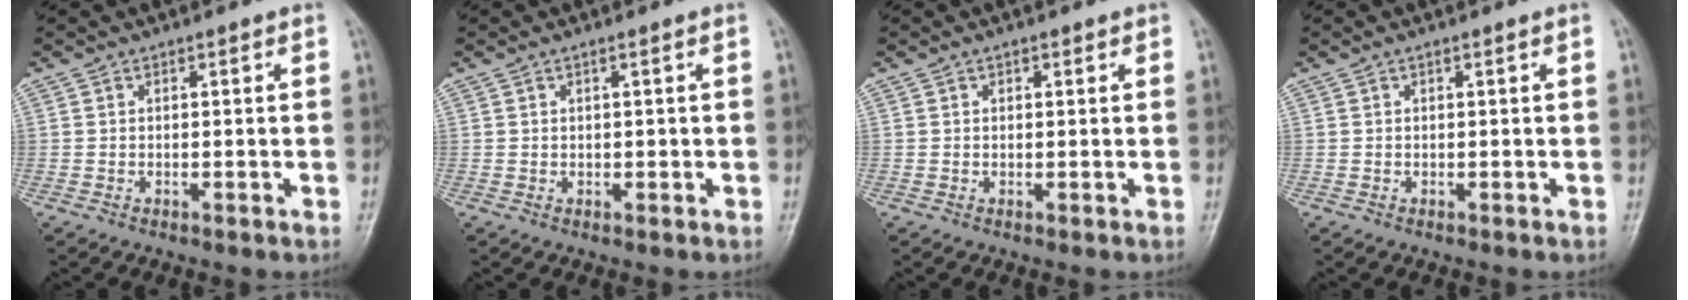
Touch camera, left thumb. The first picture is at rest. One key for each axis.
{"total": 0.8, "fx": 0.2, "fy": 0.3, "fz": 0.7, "tx": -0.010, "ty": 0.002, "tz": 0.005}
{"total": 1.0, "fx": 0.6, "fy": 0.5, "fz": 0.6, "tx": 0.000, "ty": -0.001, "tz": 0.006}
{"total": 0.0}